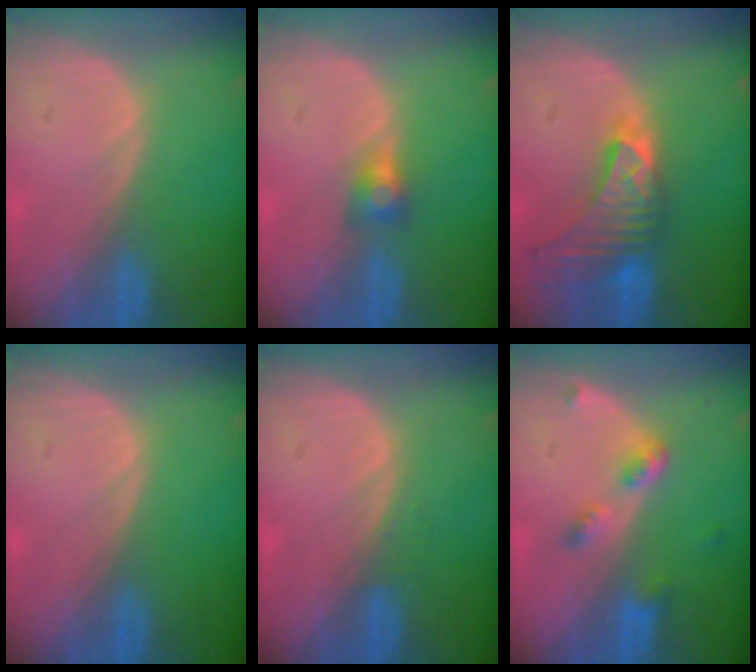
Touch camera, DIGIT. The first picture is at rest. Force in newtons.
{"total": 3.0, "press": 2.5, "slide": 1.6}
{"total": 9.1, "press": 8.2, "slide": 3.9}
{"total": 0.0}
{"total": 1.0, "press": 0.9, "slide": 0.3}
{"total": 4.2, "press": 3.8, "slide": 1.7}